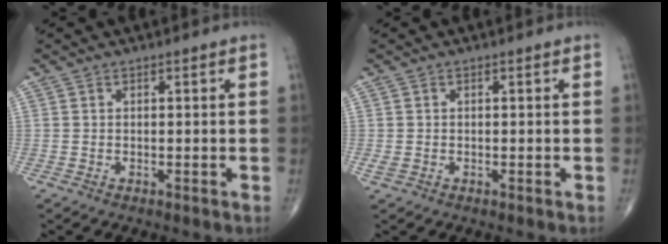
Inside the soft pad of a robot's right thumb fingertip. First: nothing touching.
{"total": 1.2, "force": [-0.3, 0.9, 0.7], "torque": [-0.022, 0.001, -0.003]}